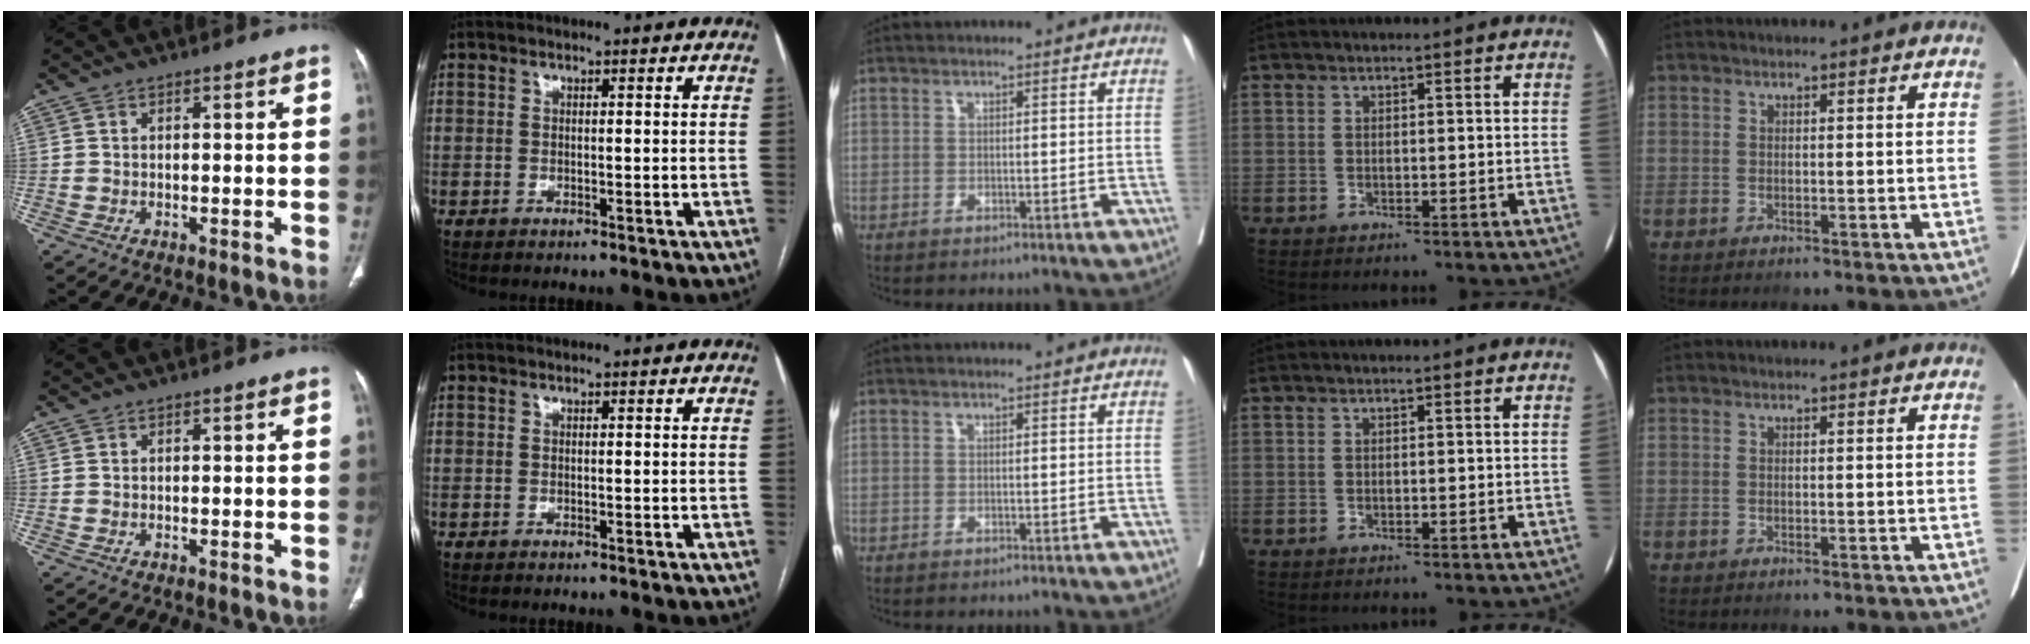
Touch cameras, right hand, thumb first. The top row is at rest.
{}